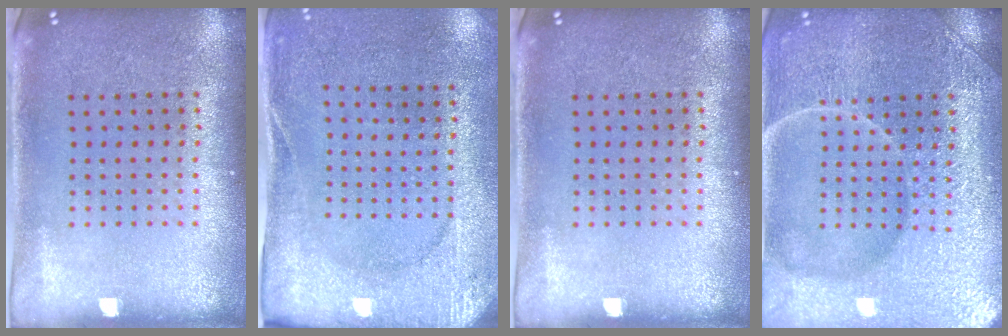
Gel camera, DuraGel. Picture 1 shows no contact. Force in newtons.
{"total": 2.6, "press": 2.4, "slide": 1.0}
{"total": 0.0}
{"total": 7.4, "press": 7.3, "slide": 1.0}